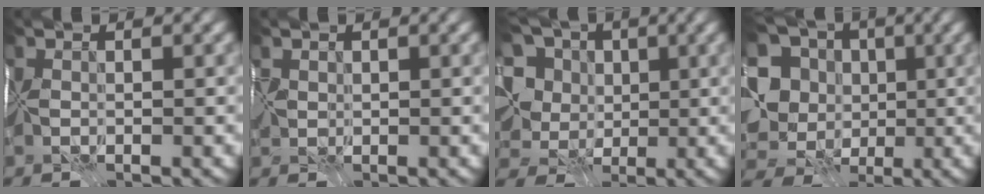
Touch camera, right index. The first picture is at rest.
{"total": 0.7, "force": [0.5, 0.4, 0.2], "torque": [-0.001, 0.002, 0.009]}
{"total": 9.4, "force": [3.3, 7.4, 4.9], "torque": [-0.100, 0.021, 0.033]}
{"total": 11.8, "force": [-0.6, 10.6, 5.1], "torque": [-0.124, 0.001, -0.013]}